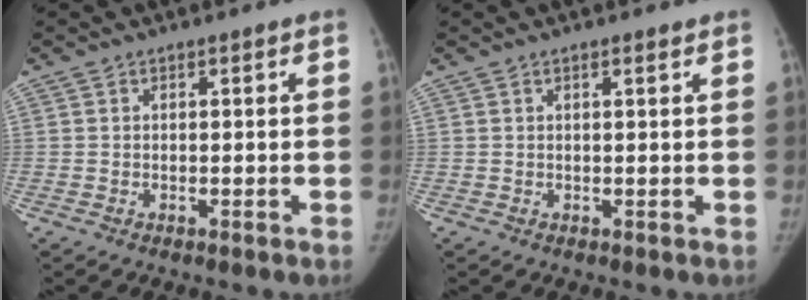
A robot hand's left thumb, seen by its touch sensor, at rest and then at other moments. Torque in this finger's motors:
{"motor_torque": [0.06, 0.30, -0.43, 0.10, -0.04]}